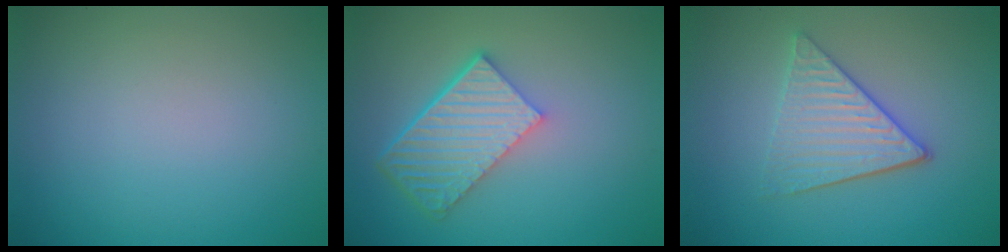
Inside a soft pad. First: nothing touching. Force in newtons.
{"total": 6.3, "press": 4.5, "slide": 4.4}
{"total": 3.9, "press": 3.3, "slide": 2.0}